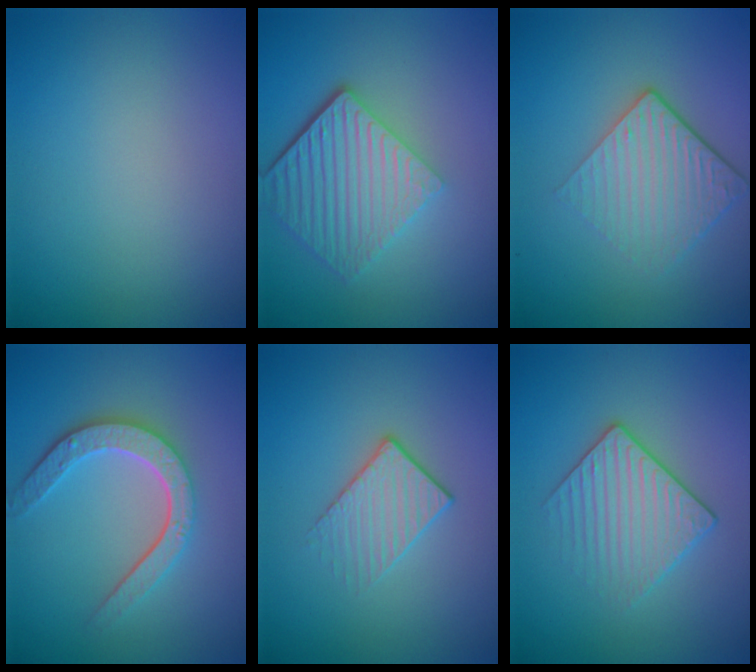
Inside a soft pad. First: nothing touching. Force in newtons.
{"total": 6.0, "press": 4.2, "slide": 4.3}
{"total": 4.5, "press": 3.0, "slide": 3.3}
{"total": 4.7, "press": 3.5, "slide": 3.0}
{"total": 1.8, "press": 1.4, "slide": 1.1}
{"total": 3.1, "press": 2.9, "slide": 1.2}